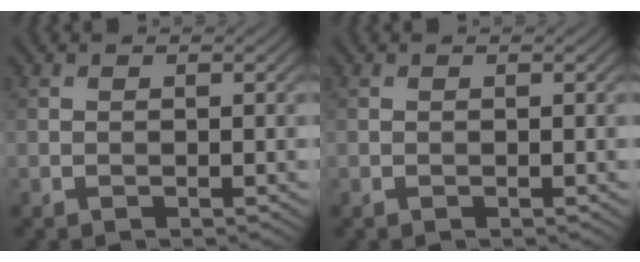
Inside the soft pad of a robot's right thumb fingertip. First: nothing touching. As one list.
[{"total": 0.0}]